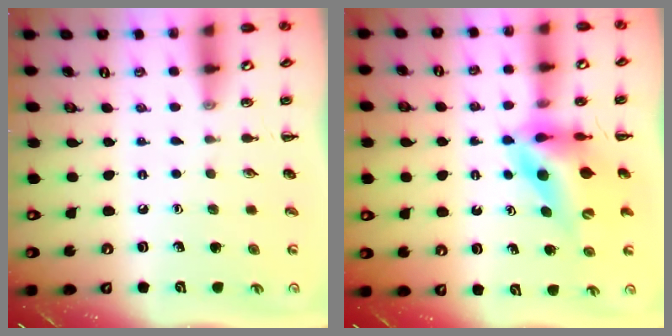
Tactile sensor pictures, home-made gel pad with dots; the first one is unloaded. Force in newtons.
{"total": 11.1, "press": 10.5, "slide": 3.6}